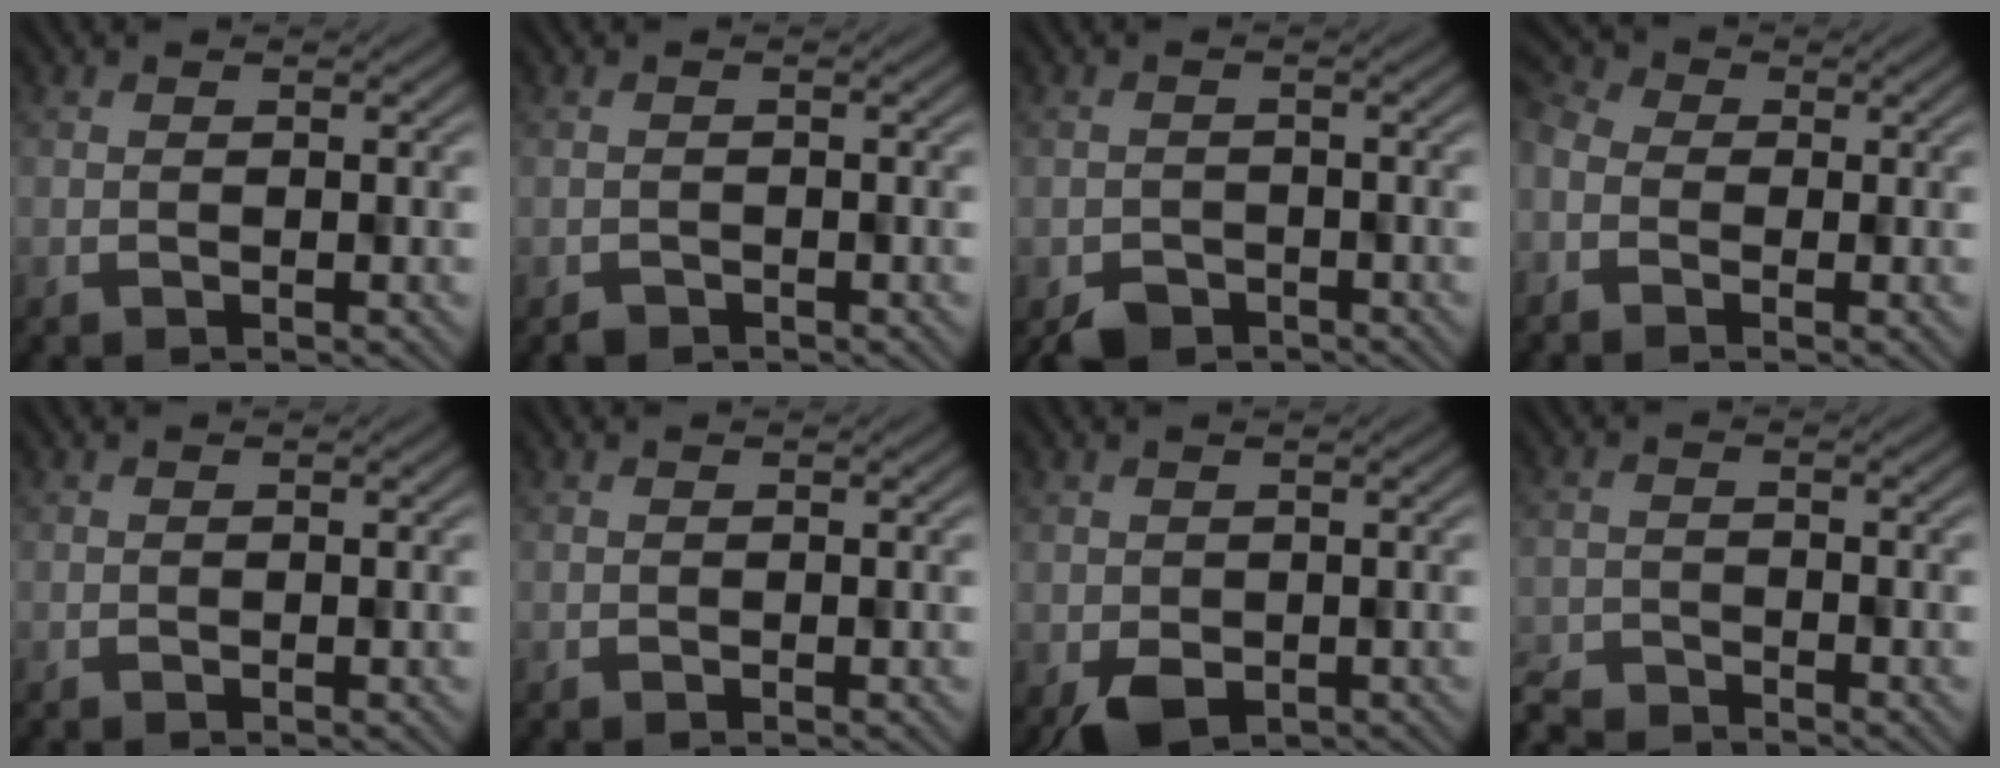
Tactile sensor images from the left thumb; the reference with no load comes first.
{"total": 1.0, "force": [-0.8, 0.6, 0.0], "torque": [0.004, 0.000, -0.015]}
{"total": 3.2, "force": [-2.3, 2.0, 0.8], "torque": [-0.011, -0.008, -0.039]}
{"total": 4.3, "force": [-2.2, 3.1, 2.2], "torque": [-0.057, -0.012, -0.045]}
{"total": 0.0}
{"total": 0.0}
{"total": 4.0, "force": [-1.8, 2.9, 2.2], "torque": [-0.033, -0.015, -0.024]}
{"total": 4.3, "force": [-4.2, 0.8, 0.7], "torque": [-0.023, -0.012, -0.083]}